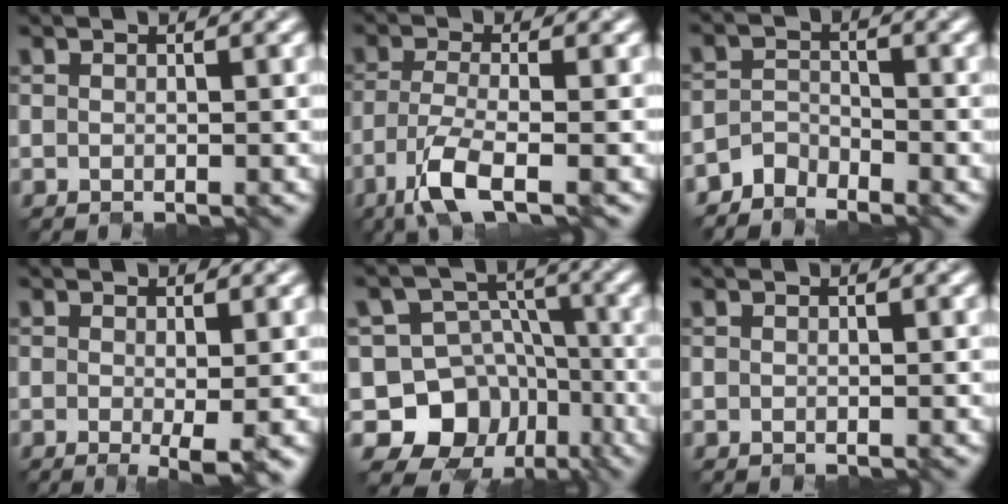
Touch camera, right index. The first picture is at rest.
{"total": 4.9, "force": [-2.9, 1.1, 3.8], "torque": [-0.080, -0.011, -0.064]}
{"total": 2.3, "force": [-2.2, 0.7, 0.0], "torque": [0.002, 0.006, -0.049]}
{"total": 2.5, "force": [-0.5, 0.2, 2.4], "torque": [-0.035, -0.011, -0.005]}
{"total": 10.8, "force": [-5.2, 8.8, 3.5], "torque": [-0.050, 0.011, -0.109]}
{"total": 0.0}